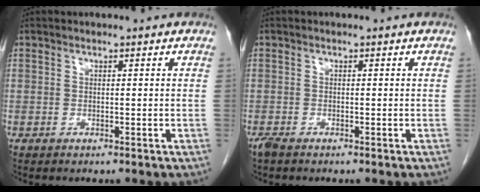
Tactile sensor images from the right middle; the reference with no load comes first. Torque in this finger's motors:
{"motor_torque": [0.14, -0.07, -0.01, 0.01]}